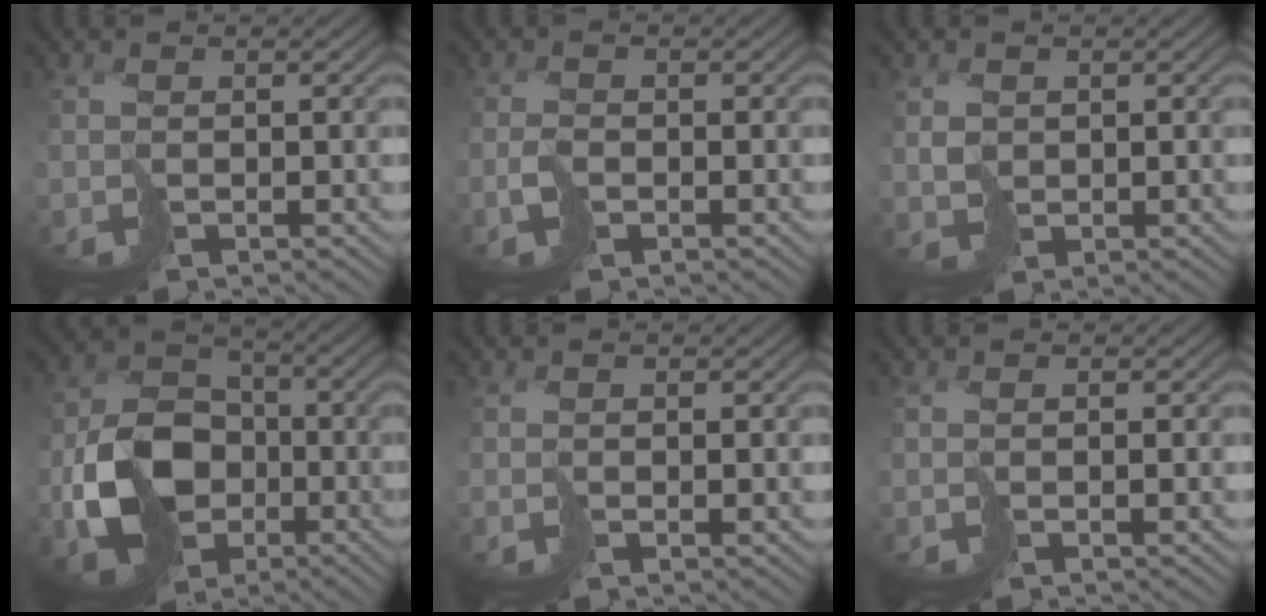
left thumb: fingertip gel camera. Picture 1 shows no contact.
{"total": 1.5, "force": [-0.8, 0.9, 0.9], "torque": [-0.021, -0.002, -0.014]}
{"total": 1.9, "force": [1.1, 1.5, 0.3], "torque": [-0.005, -0.002, 0.029]}
{"total": 11.7, "force": [-3.3, 9.1, 6.5], "torque": [-0.129, -0.019, -0.066]}
{"total": 0.8, "force": [-0.1, 0.2, 0.8], "torque": [-0.014, -0.002, 0.001]}
{"total": 1.0, "force": [-0.1, 0.2, 1.0], "torque": [-0.019, -0.001, -0.003]}